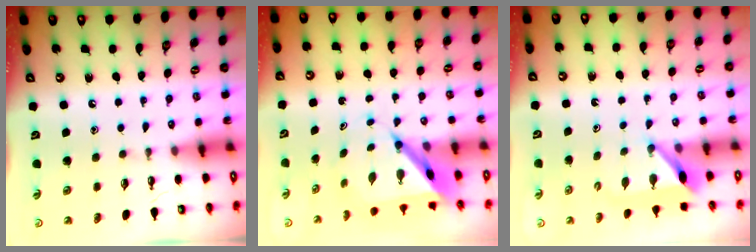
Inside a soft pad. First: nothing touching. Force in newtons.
{"total": 7.1, "press": 7.1, "slide": 0.6}
{"total": 6.2, "press": 6.2, "slide": 0.7}